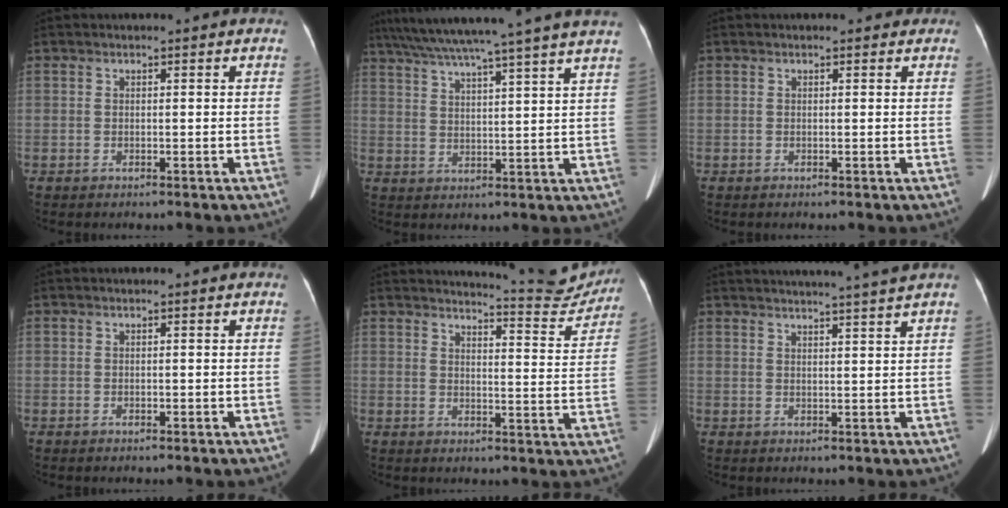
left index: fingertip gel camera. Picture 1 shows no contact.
{"total": 20.8, "force": [18.0, -1.8, 10.2], "torque": [-0.180, 0.000, 0.248]}
{"total": 1.2, "force": [1.0, 0.6, 0.3], "torque": [-0.004, 0.008, 0.005]}
{"total": 0.0}
{"total": 6.9, "force": [6.9, -0.1, -0.4], "torque": [0.000, -0.025, 0.078]}
{"total": 11.1, "force": [10.1, -1.8, 4.2], "torque": [-0.060, -0.008, 0.123]}